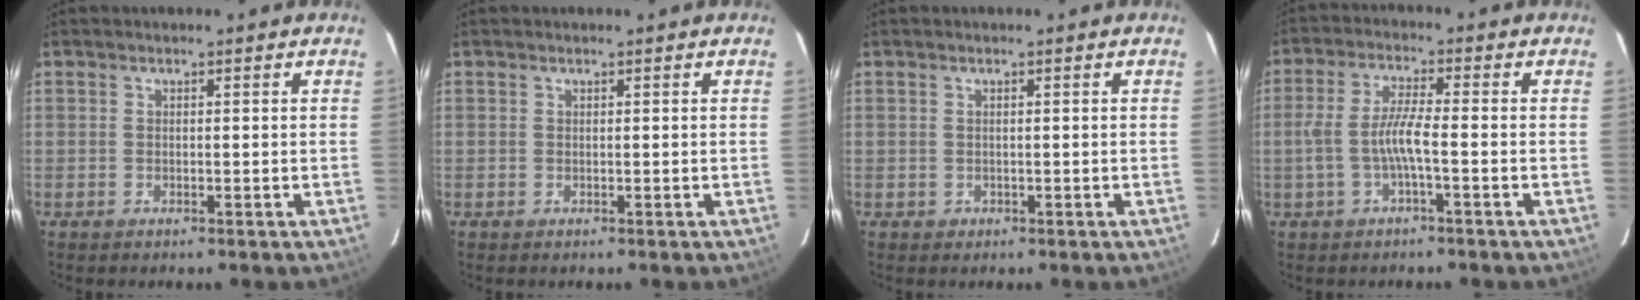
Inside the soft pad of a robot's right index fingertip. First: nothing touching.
{"total": 0.0}
{"total": 0.9, "force": [-0.2, 0.8, 0.1], "torque": [0.002, 0.001, 0.001]}
{"total": 5.7, "force": [-1.9, 0.3, 5.3], "torque": [-0.118, 0.004, -0.032]}